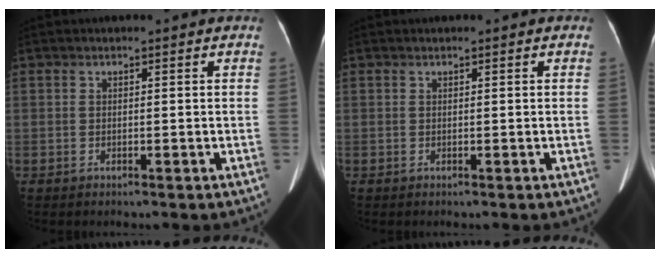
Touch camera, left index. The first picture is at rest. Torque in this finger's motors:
{"motor_torque": [0.17, -0.02, 0.00, 0.01]}